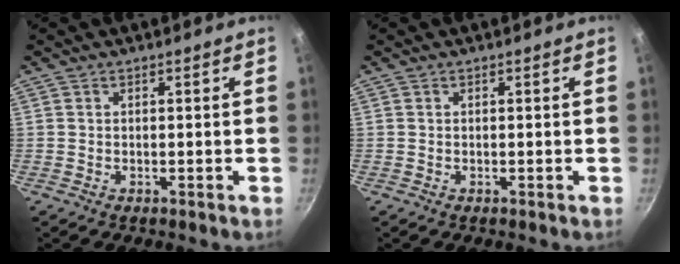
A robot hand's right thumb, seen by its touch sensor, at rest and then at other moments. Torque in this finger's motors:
{"motor_torque": [-0.26, 0.26, -0.27, 0.35, 0.00]}